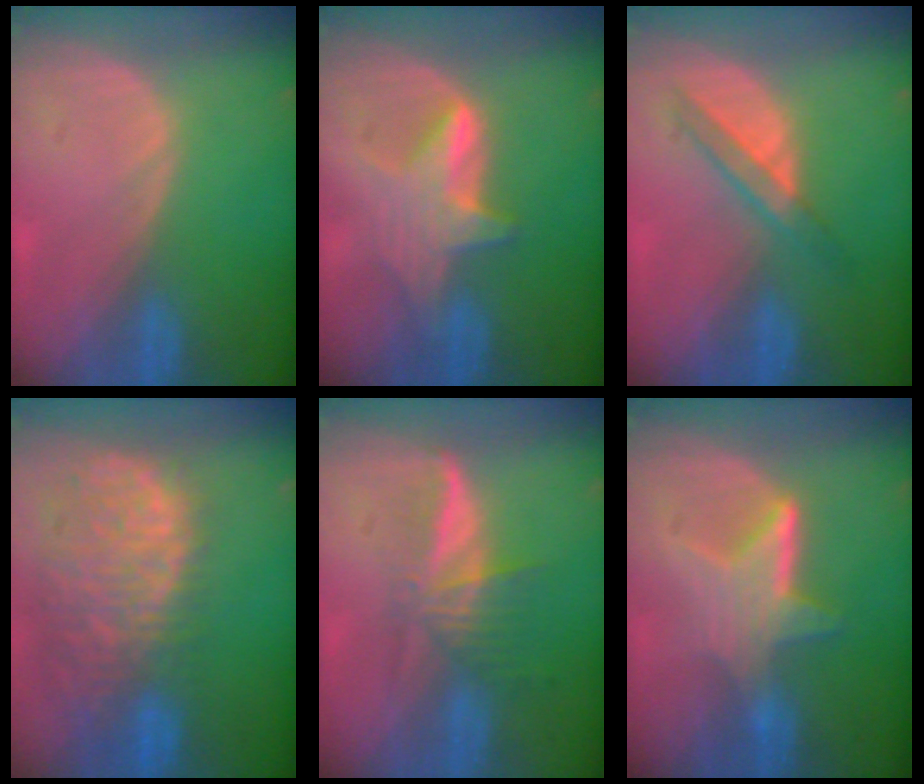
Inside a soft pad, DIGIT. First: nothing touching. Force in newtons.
{"total": 6.0, "press": 5.9, "slide": 1.1}
{"total": 4.2, "press": 4.1, "slide": 1.2}
{"total": 13.5, "press": 11.1, "slide": 7.8}
{"total": 6.0, "press": 5.5, "slide": 2.4}
{"total": 6.7, "press": 6.1, "slide": 2.8}